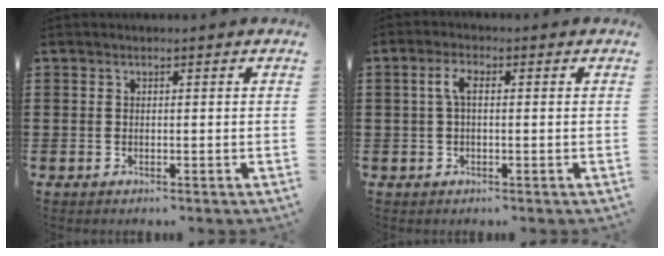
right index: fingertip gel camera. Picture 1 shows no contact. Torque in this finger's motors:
{"motor_torque": [0.45, -0.40, 0.20, 0.09]}